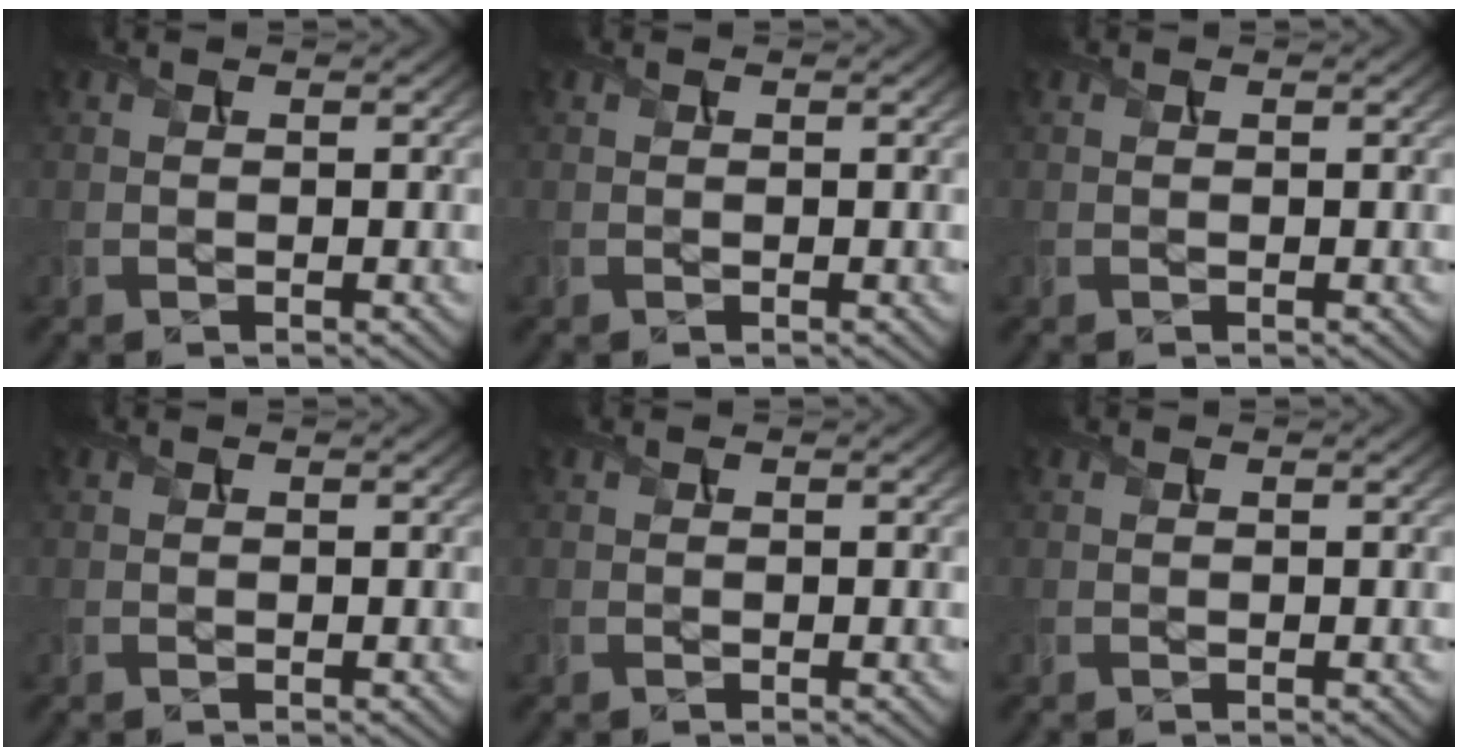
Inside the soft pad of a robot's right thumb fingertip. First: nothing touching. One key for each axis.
{"total": 0.0}
{"total": 0.0}
{"total": 0.0}
{"total": 0.0}
{"total": 0.0}